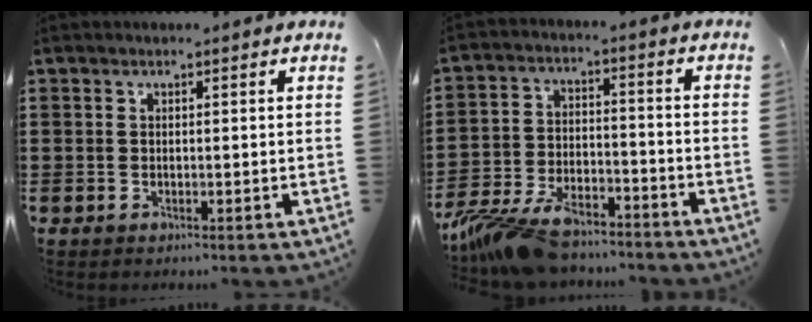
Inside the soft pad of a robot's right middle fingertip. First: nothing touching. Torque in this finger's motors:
{"motor_torque": [1.54, -0.60, 0.87, 0.21]}